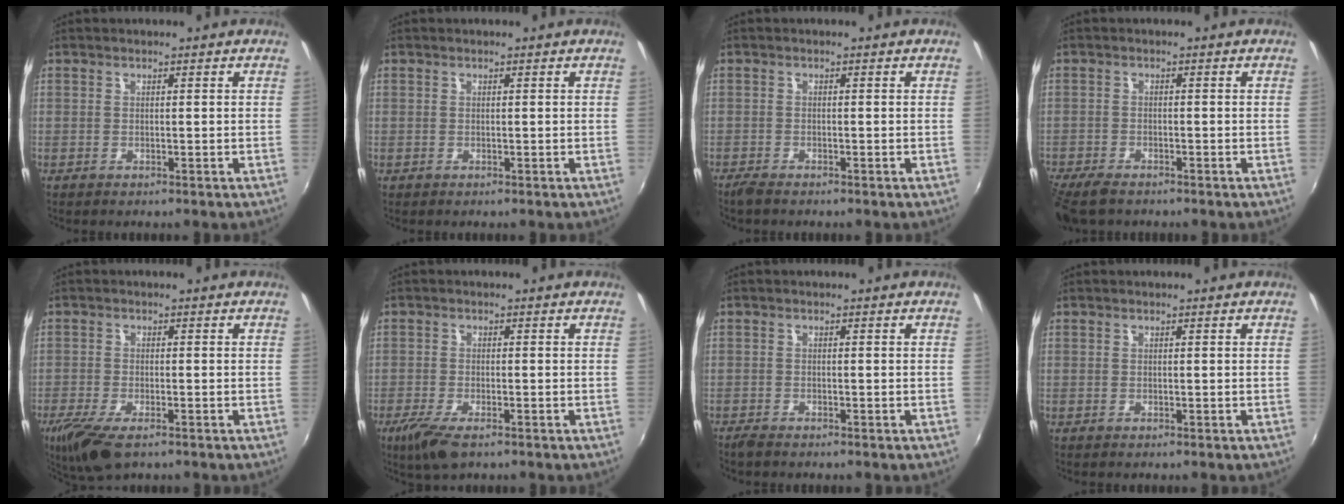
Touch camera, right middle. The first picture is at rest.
{"total": 0.0}
{"total": 2.0, "force": [-1.8, 0.3, 0.9], "torque": [-0.023, -0.008, -0.037]}
{"total": 6.9, "force": [-5.7, 2.2, 3.2], "torque": [-0.091, -0.034, -0.109]}
{"total": 8.1, "force": [-5.3, 2.7, 5.4], "torque": [-0.130, -0.033, -0.098]}
{"total": 6.0, "force": [-3.9, 1.9, 4.1], "torque": [-0.100, -0.023, -0.073]}
{"total": 1.7, "force": [-1.6, 0.3, 0.6], "torque": [-0.016, -0.007, -0.032]}
{"total": 0.0}